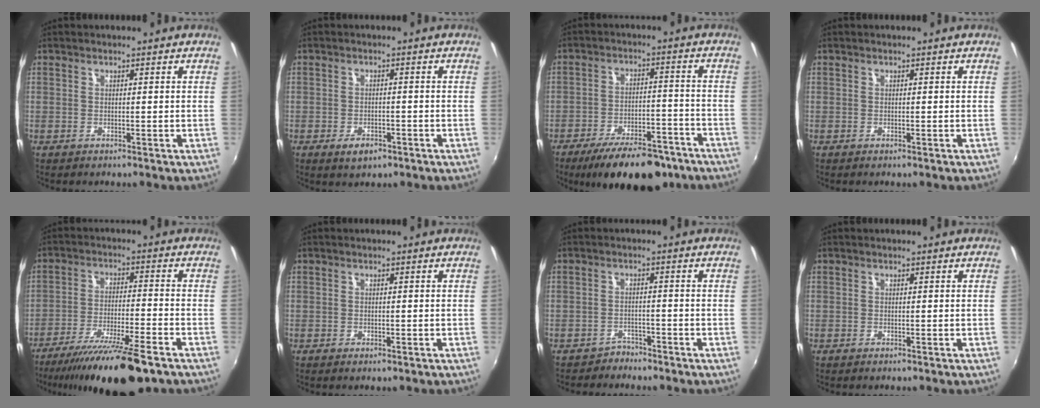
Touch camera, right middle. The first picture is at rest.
{"total": 3.7, "force": [-2.1, 1.9, 2.3], "torque": [-0.049, -0.007, -0.033]}
{"total": 16.5, "force": [-12.6, 6.1, 8.8], "torque": [-0.155, -0.008, -0.174]}
{"total": 0.0}
{"total": 16.8, "force": [-13.0, 1.9, 10.5], "torque": [-0.201, -0.031, -0.212]}
{"total": 0.9, "force": [-0.5, 0.5, 0.5], "torque": [-0.009, -0.003, -0.009]}
{"total": 2.6, "force": [-2.4, 1.0, -0.2], "torque": [0.001, 0.004, -0.041]}
{"total": 0.0}